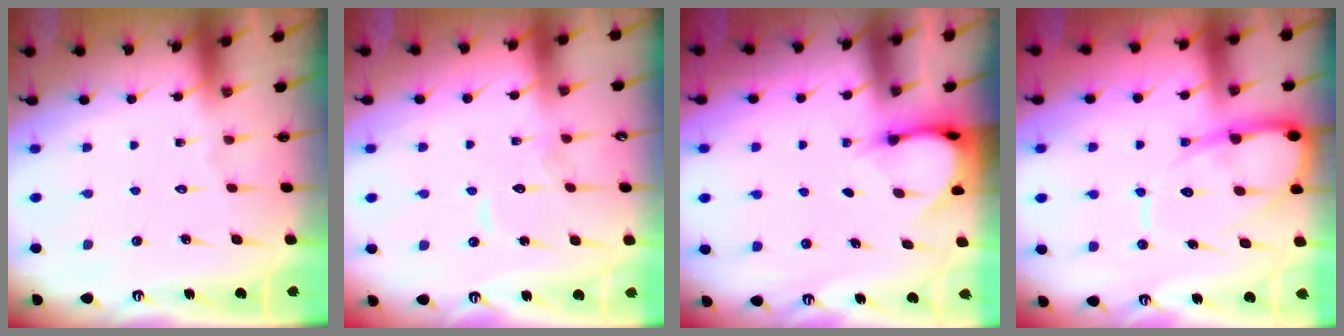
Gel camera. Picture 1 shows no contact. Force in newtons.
{"total": 9.8, "press": 9.8, "slide": 0.5}
{"total": 3.7, "press": 3.7, "slide": 0.3}
{"total": 11.5, "press": 11.4, "slide": 1.4}